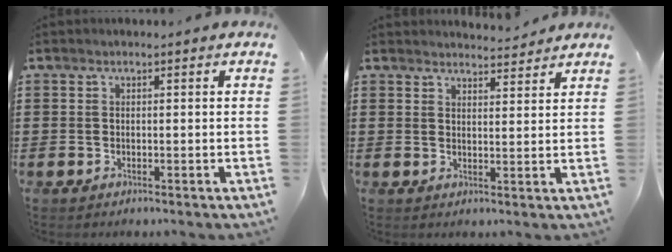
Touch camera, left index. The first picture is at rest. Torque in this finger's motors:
{"motor_torque": [-0.51, 0.43, -0.75, 0.01]}